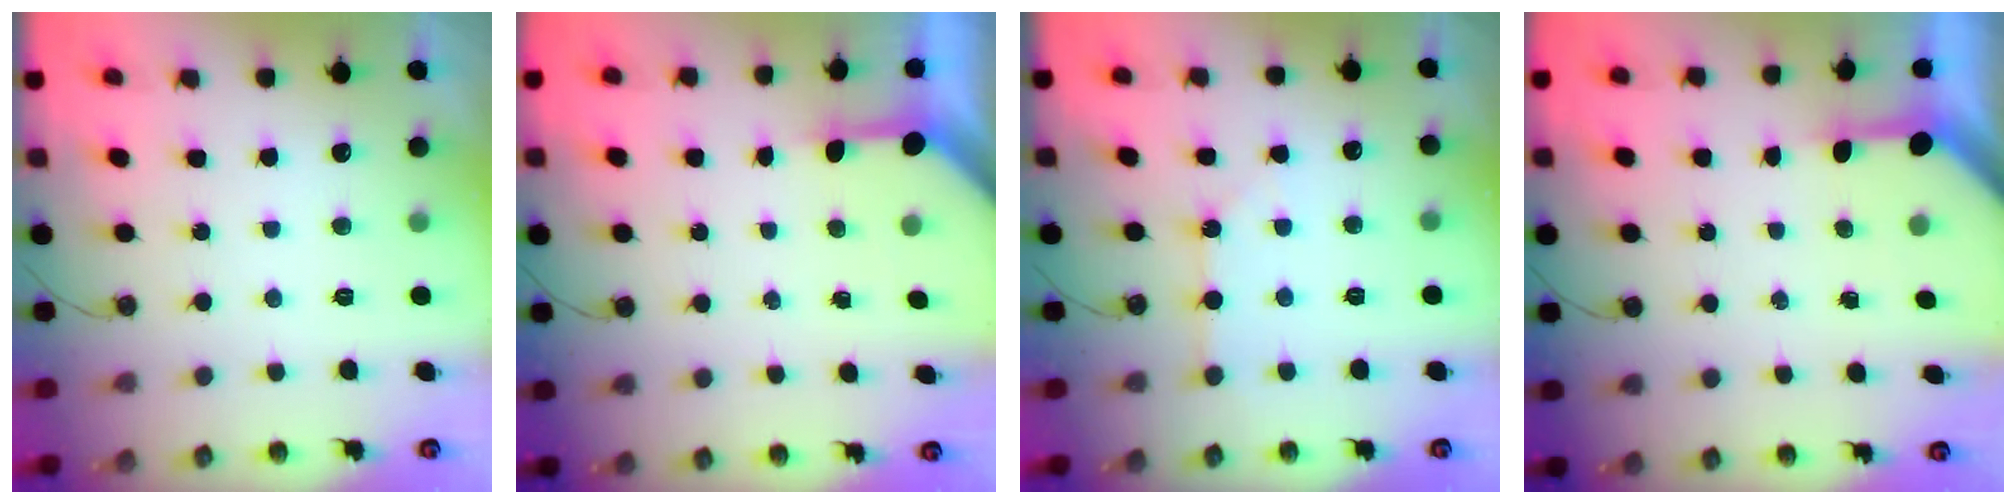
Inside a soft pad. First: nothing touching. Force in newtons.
{"total": 3.5, "press": 3.5, "slide": 0.4}
{"total": 1.4, "press": 1.4, "slide": 0.2}
{"total": 3.4, "press": 3.4, "slide": 0.4}